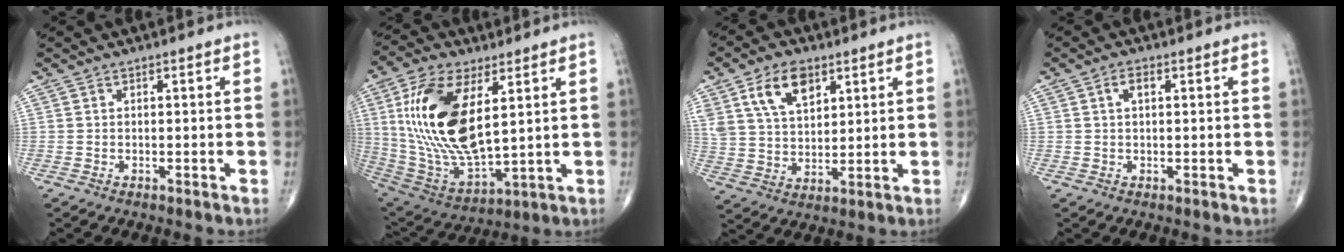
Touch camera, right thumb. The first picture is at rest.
{"total": 21.3, "force": [5.4, 9.9, 18.0], "torque": [-0.356, -0.026, 0.110]}
{"total": 11.3, "force": [5.7, 6.6, 7.2], "torque": [-0.114, -0.020, 0.113]}
{"total": 2.2, "force": [0.7, 1.1, 1.8], "torque": [-0.034, 0.007, 0.014]}